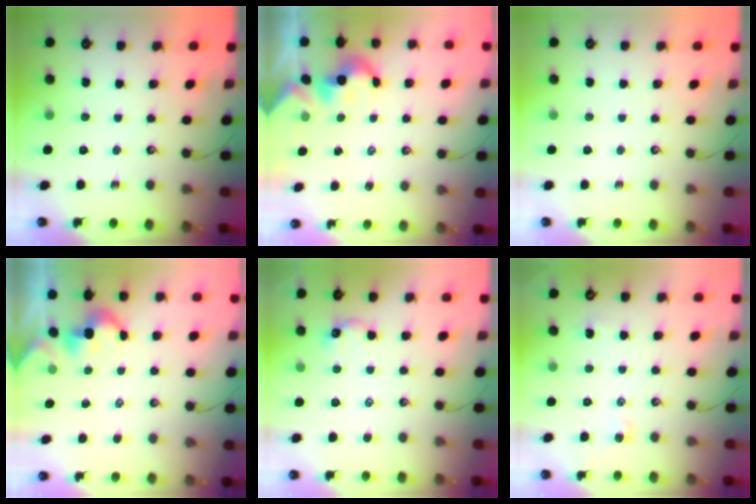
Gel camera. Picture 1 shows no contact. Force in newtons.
{"total": 2.4, "press": 2.4, "slide": 0.3}
{"total": 0.0}
{"total": 2.9, "press": 2.9, "slide": 0.2}
{"total": 2.9, "press": 2.8, "slide": 0.7}
{"total": 0.6, "press": 0.4, "slide": 0.4}